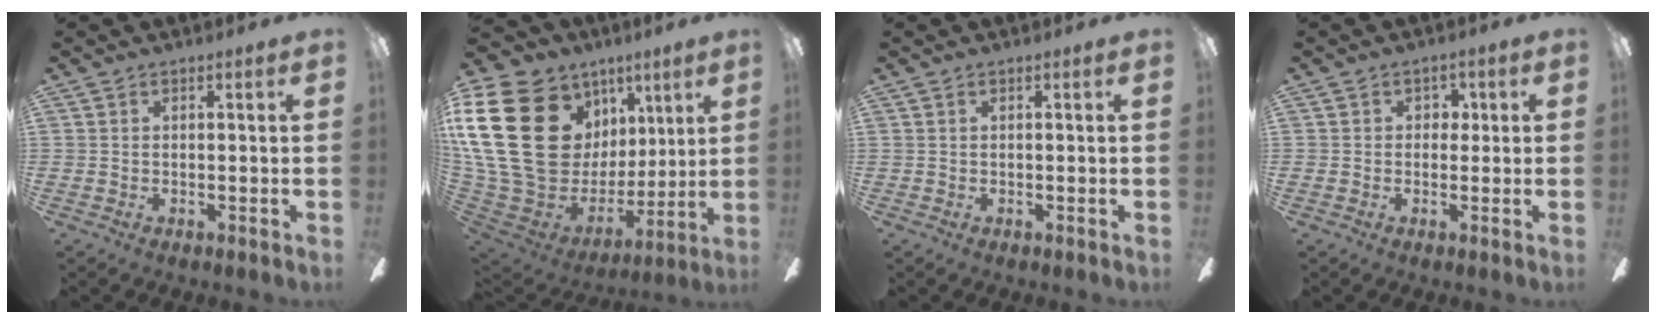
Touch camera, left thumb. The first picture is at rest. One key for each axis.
{"total": 30.8, "fx": 7.8, "fy": 22.0, "fz": 20.0, "tx": -0.433, "ty": -0.043, "tz": 0.189}
{"total": 0.0}
{"total": 2.8, "fx": -0.1, "fy": 2.5, "fz": 1.3, "tx": -0.013, "ty": 0.006, "tz": -0.009}